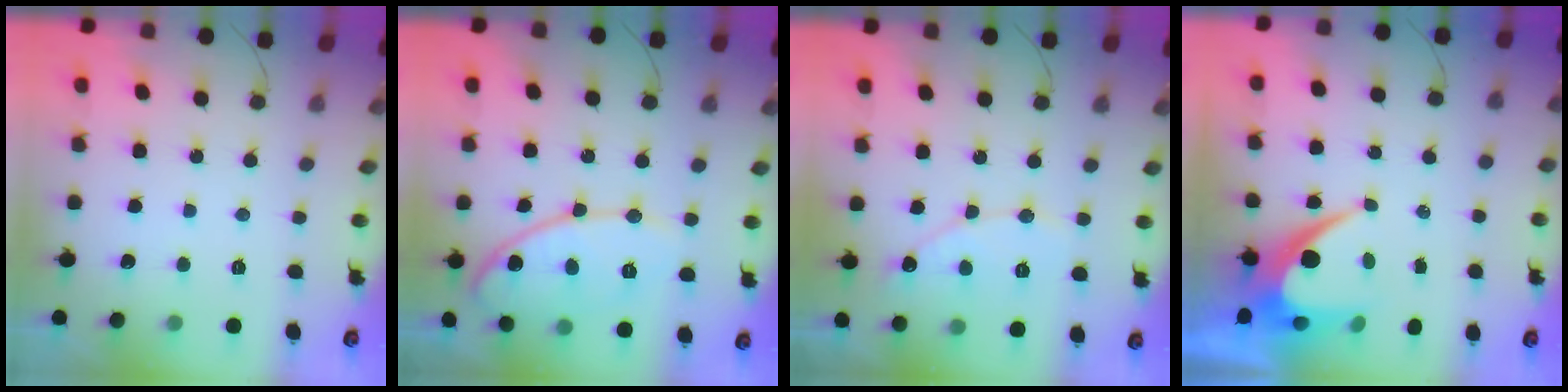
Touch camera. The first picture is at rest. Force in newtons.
{"total": 12.8, "press": 12.7, "slide": 1.4}
{"total": 7.1, "press": 7.1, "slide": 0.6}
{"total": 9.9, "press": 9.9, "slide": 0.8}